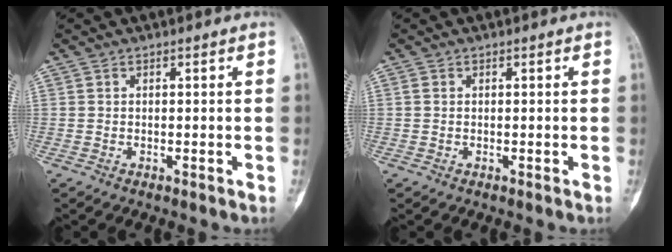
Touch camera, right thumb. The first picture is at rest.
{"total": 0.7, "force": [0.1, 0.5, 0.4], "torque": [-0.010, 0.001, 0.003]}